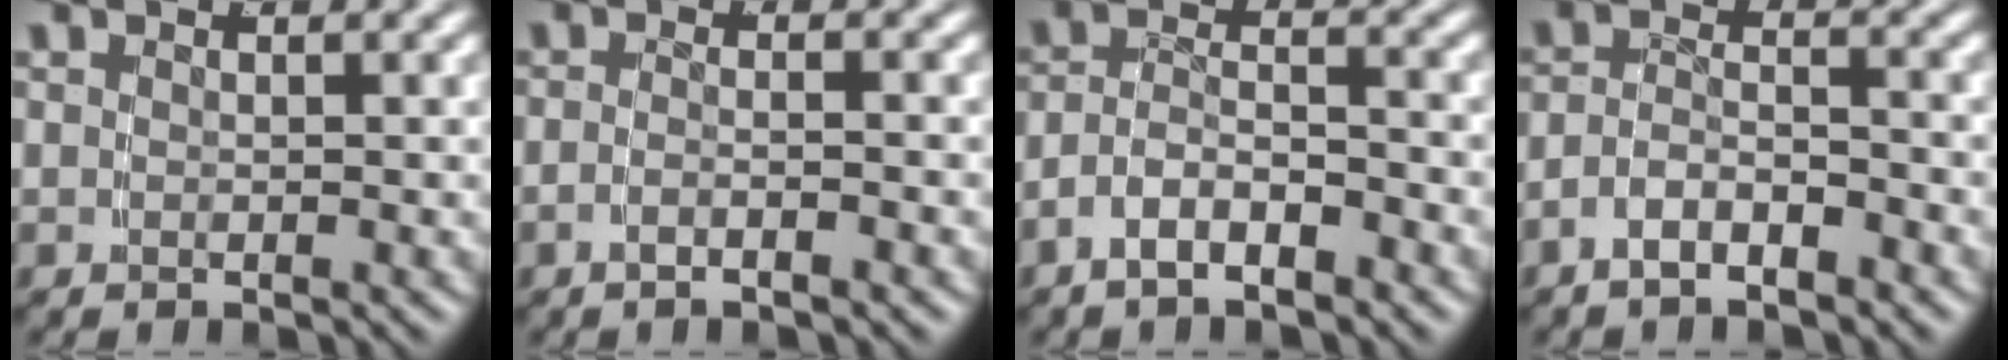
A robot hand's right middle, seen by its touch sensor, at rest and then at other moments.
{"total": 1.8, "force": [-1.4, -0.2, 1.1], "torque": [-0.024, -0.003, -0.024]}
{"total": 3.7, "force": [-2.4, 1.9, 2.0], "torque": [-0.038, -0.010, -0.041]}
{"total": 3.2, "force": [-2.4, 1.4, 1.6], "torque": [-0.026, -0.007, -0.040]}